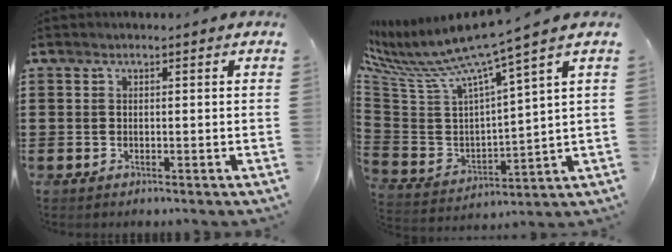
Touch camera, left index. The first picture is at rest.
{"total": 8.7, "force": [6.9, -0.4, 5.1], "torque": [-0.130, -0.058, 0.107]}